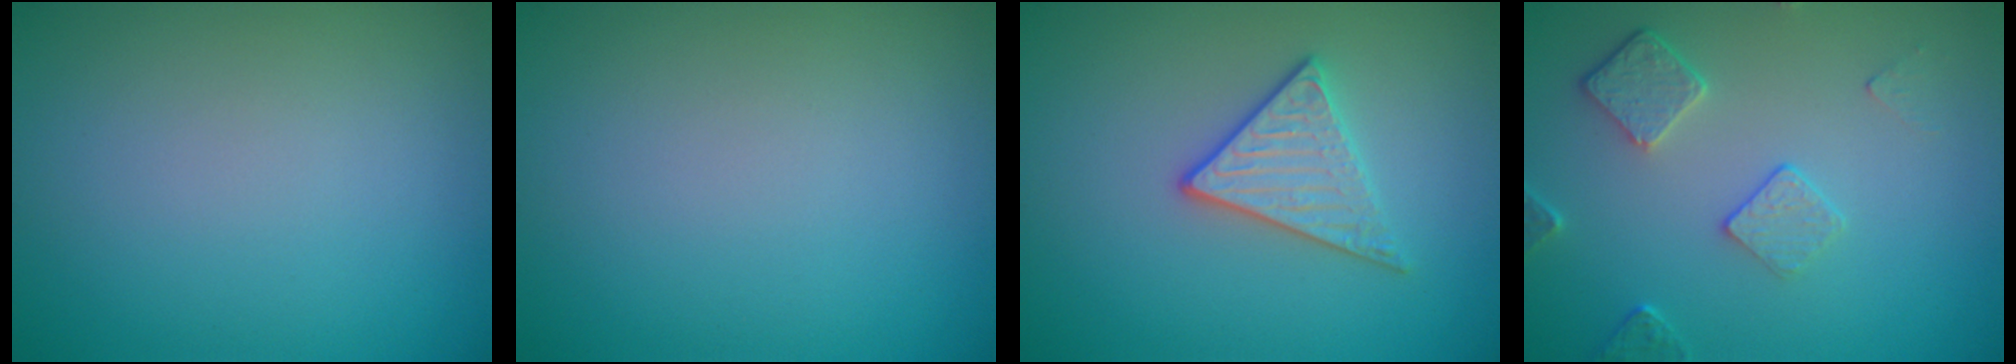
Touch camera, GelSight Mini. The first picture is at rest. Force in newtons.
{"total": 0.0}
{"total": 2.8, "press": 2.6, "slide": 1.0}
{"total": 2.7, "press": 2.0, "slide": 1.7}